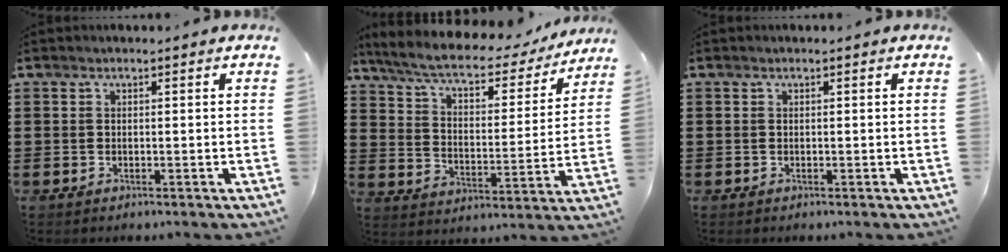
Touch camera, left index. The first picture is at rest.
{"total": 7.0, "force": [5.5, 1.5, 3.9], "torque": [-0.099, -0.028, 0.090]}
{"total": 0.0}